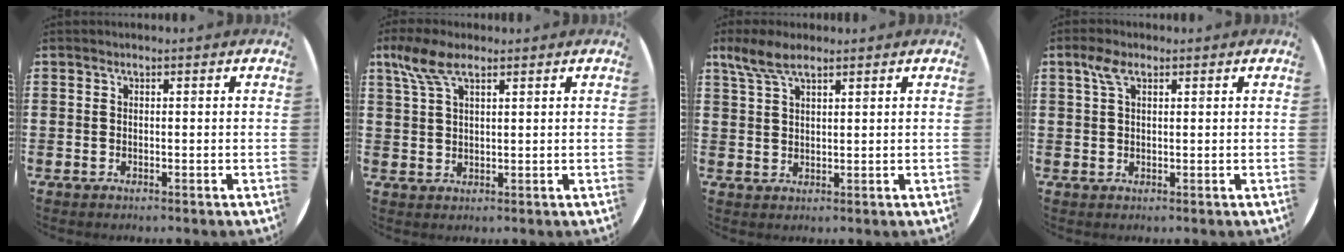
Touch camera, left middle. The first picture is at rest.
{"total": 5.6, "force": [3.4, 2.1, 4.0], "torque": [-0.087, 0.006, 0.061]}
{"total": 4.9, "force": [3.5, 1.7, 2.9], "torque": [-0.057, -0.002, 0.063]}
{"total": 2.9, "force": [1.6, 1.3, 2.1], "torque": [-0.047, 0.007, 0.027]}